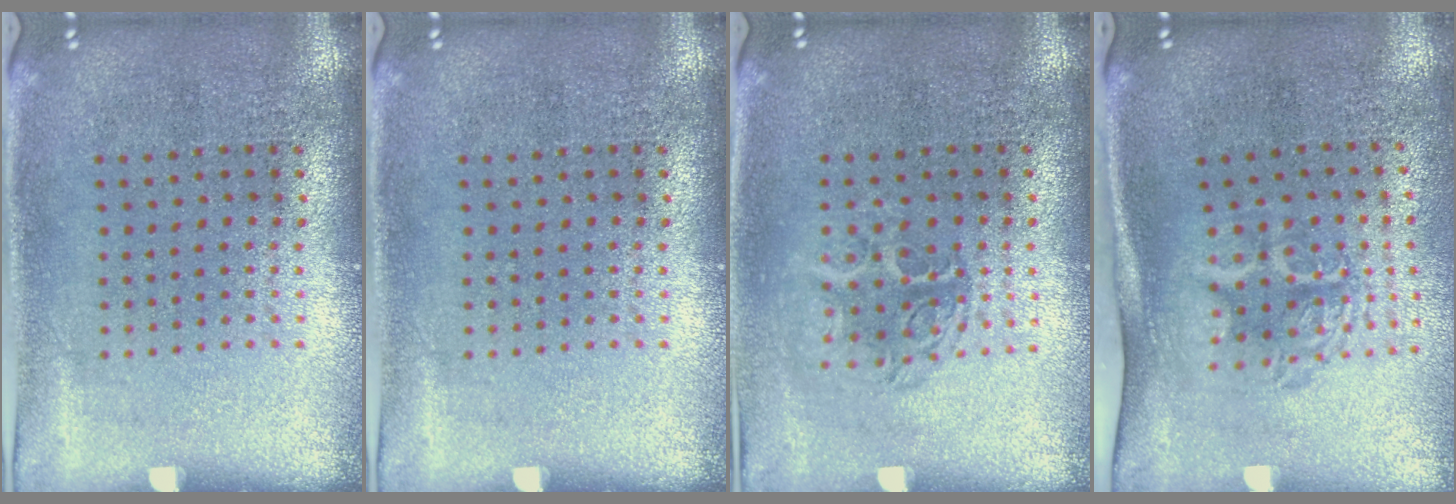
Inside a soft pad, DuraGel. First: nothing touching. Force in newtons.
{"total": 0.0}
{"total": 1.3, "press": 1.0, "slide": 0.7}
{"total": 1.7, "press": 1.3, "slide": 1.2}